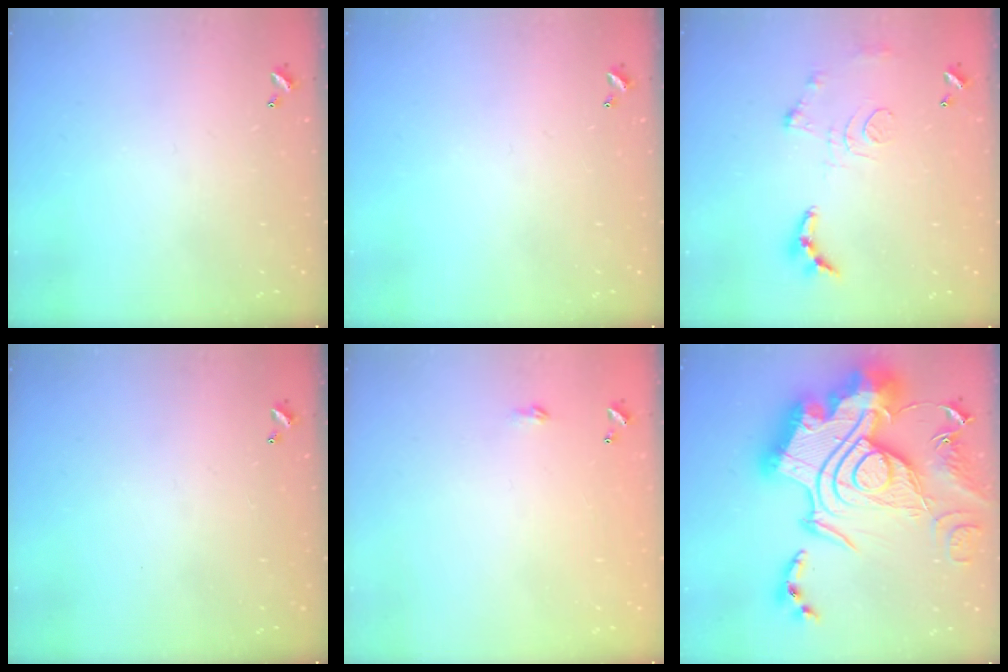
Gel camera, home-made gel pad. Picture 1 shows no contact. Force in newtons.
{"total": 0.0}
{"total": 10.7, "press": 10.6, "slide": 1.0}
{"total": 0.0}
{"total": 2.2, "press": 2.2, "slide": 0.4}
{"total": 0.8, "press": 0.8, "slide": 0.0}